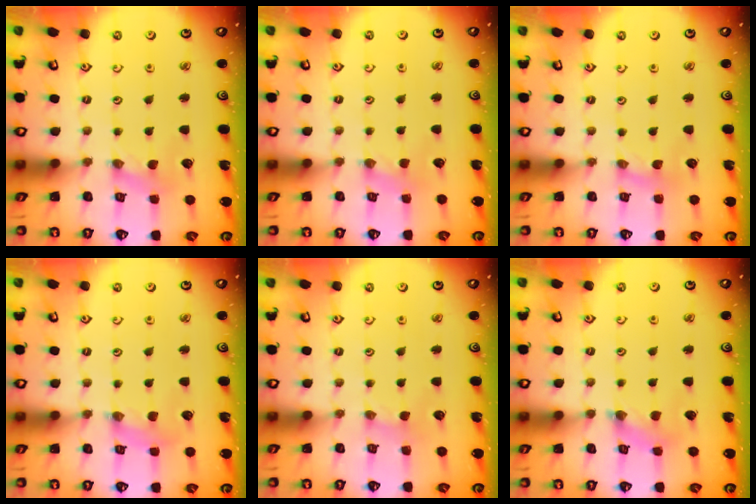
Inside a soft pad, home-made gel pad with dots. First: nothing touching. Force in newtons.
{"total": 2.4, "press": 2.4, "slide": 0.4}
{"total": 0.6, "press": 0.6, "slide": 0.2}
{"total": 2.4, "press": 2.4, "slide": 0.3}
{"total": 0.0}
{"total": 2.0, "press": 2.0, "slide": 0.3}